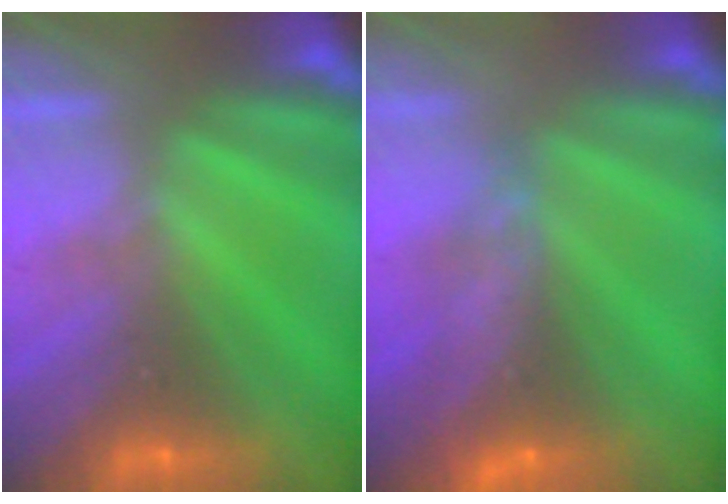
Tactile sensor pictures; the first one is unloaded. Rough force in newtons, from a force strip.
{"total": 8.6}